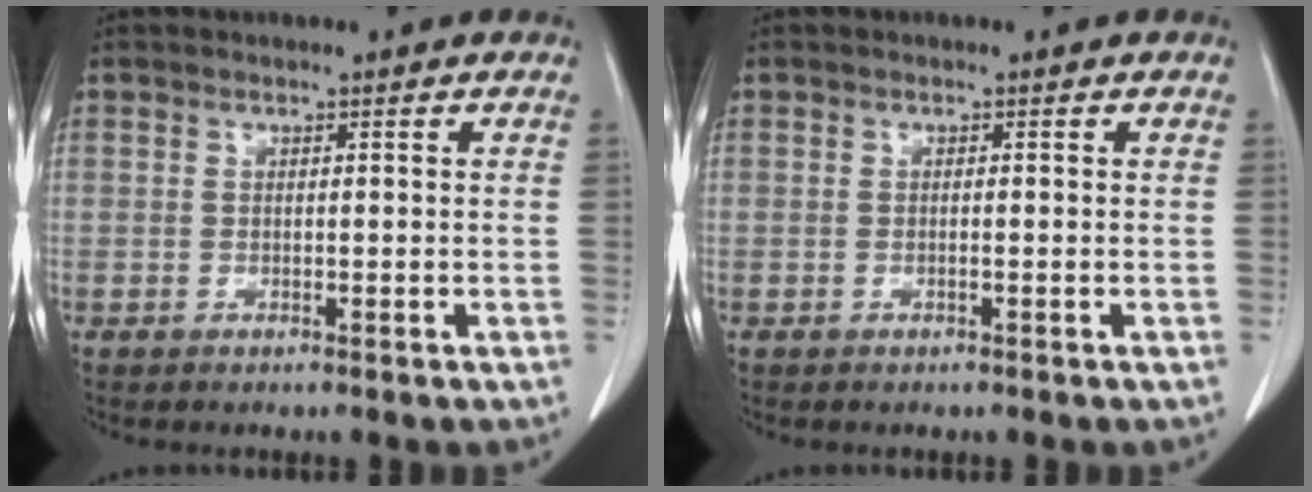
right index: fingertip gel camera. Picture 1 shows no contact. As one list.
[{"total": 0.0}]